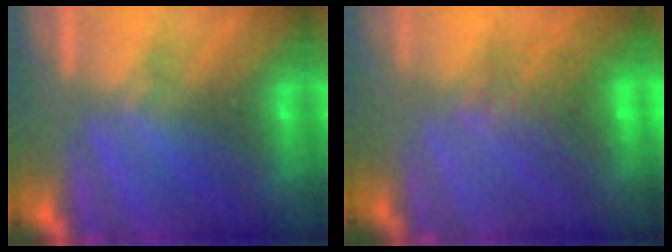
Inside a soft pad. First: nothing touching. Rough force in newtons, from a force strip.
{"total": 7.3}